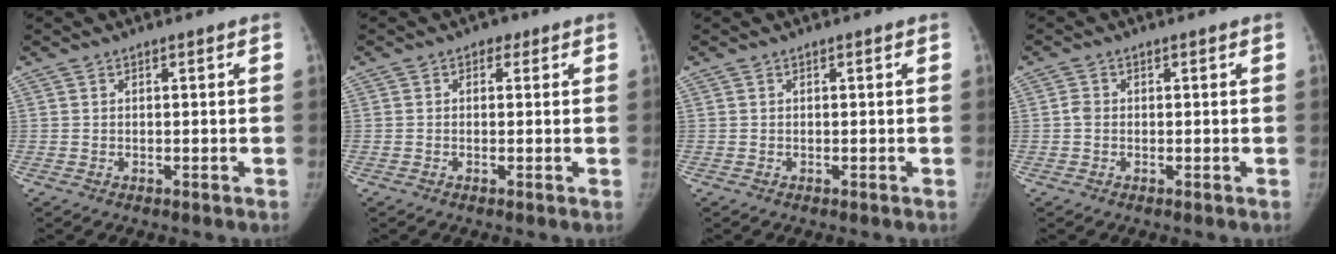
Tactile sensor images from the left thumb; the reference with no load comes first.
{"total": 1.6, "force": [0.7, 1.3, 0.7], "torque": [0.005, 0.000, 0.001]}
{"total": 0.0}
{"total": 1.5, "force": [0.0, 1.2, 0.8], "torque": [-0.009, 0.003, -0.002]}